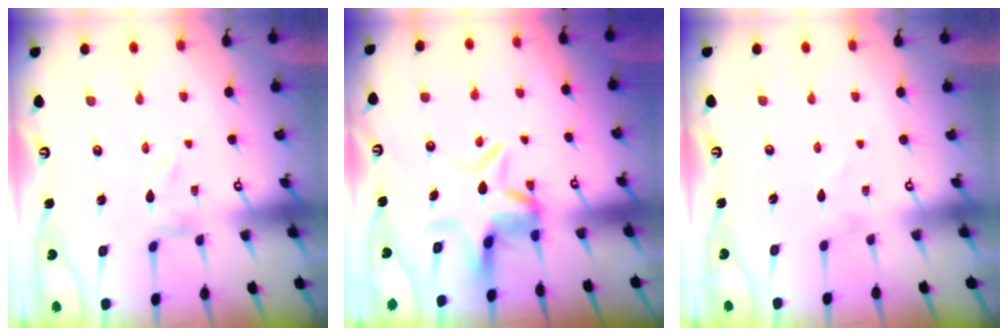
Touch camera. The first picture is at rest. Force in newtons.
{"total": 7.0, "press": 7.0, "slide": 0.7}
{"total": 1.2, "press": 1.2, "slide": 0.1}